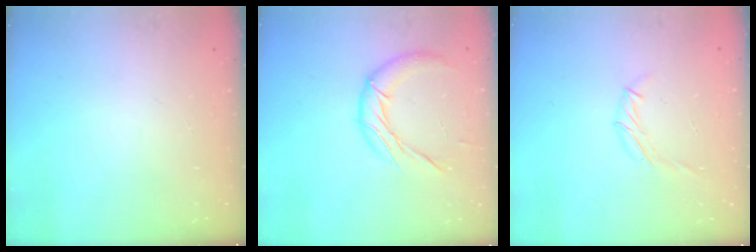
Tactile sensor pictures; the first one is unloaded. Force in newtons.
{"total": 12.0, "press": 11.9, "slide": 0.7}
{"total": 6.4, "press": 6.3, "slide": 1.4}